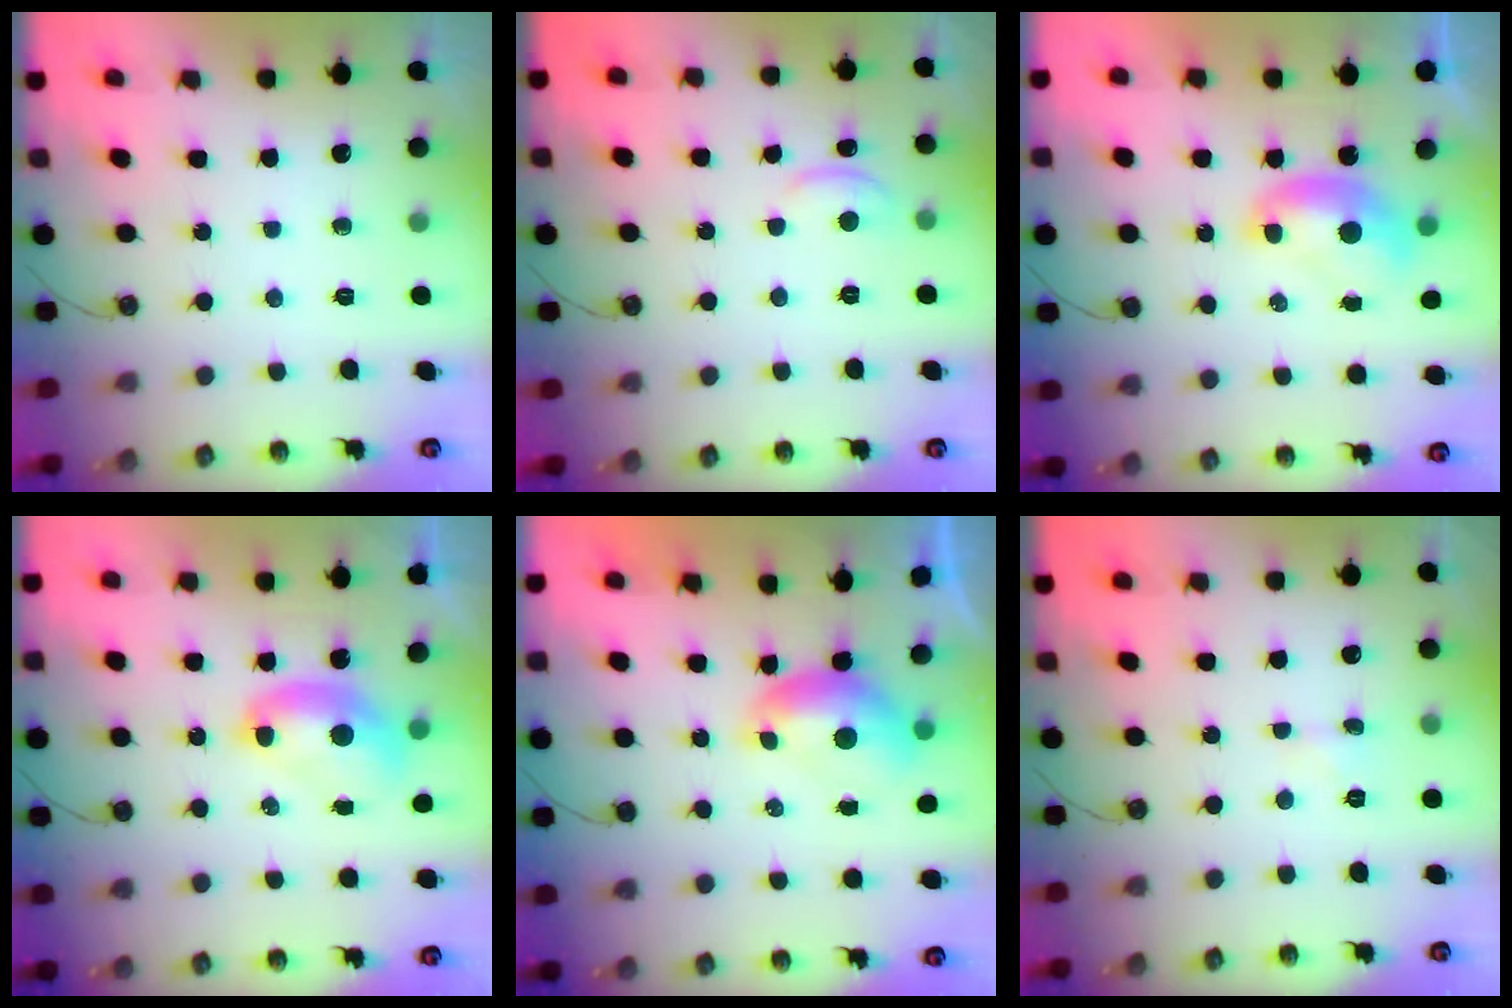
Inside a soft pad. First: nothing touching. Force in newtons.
{"total": 1.5, "press": 1.3, "slide": 0.6}
{"total": 1.2, "press": 1.2, "slide": 0.0}
{"total": 2.7, "press": 2.7, "slide": 0.1}
{"total": 0.7, "press": 0.3, "slide": 0.6}
{"total": 0.5, "press": 0.5, "slide": 0.2}